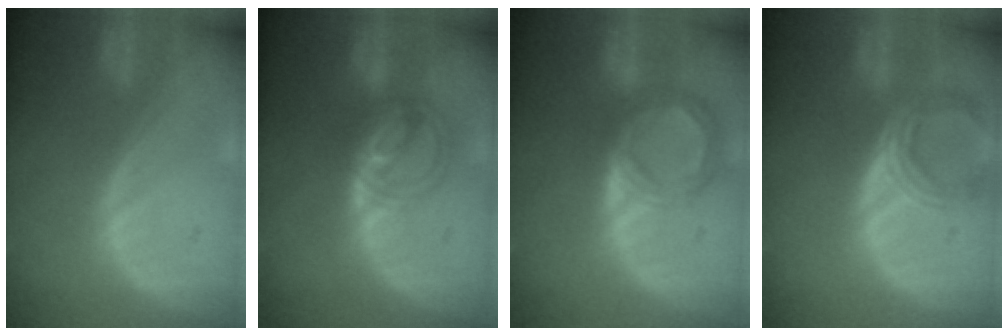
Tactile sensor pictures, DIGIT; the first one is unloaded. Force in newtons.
{"total": 5.7, "press": 5.6, "slide": 0.4}
{"total": 6.7, "press": 6.1, "slide": 2.7}
{"total": 5.8, "press": 5.6, "slide": 1.6}